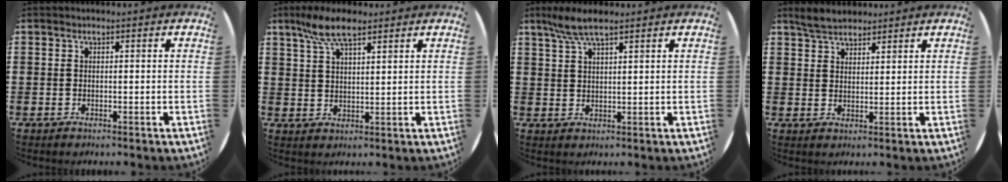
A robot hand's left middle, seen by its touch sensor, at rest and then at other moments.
{"total": 6.7, "force": [4.9, 2.0, 4.2], "torque": [-0.094, 0.001, 0.088]}
{"total": 5.0, "force": [3.8, 0.9, 3.1], "torque": [-0.070, 0.001, 0.067]}
{"total": 3.7, "force": [3.4, 1.2, 1.0], "torque": [-0.028, 0.000, 0.064]}